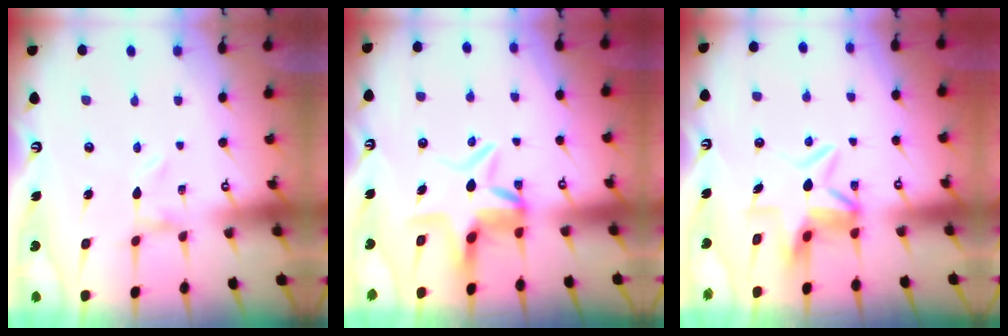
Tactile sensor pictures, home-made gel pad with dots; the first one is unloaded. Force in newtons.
{"total": 7.9, "press": 7.4, "slide": 2.6}
{"total": 6.4, "press": 6.4, "slide": 0.7}